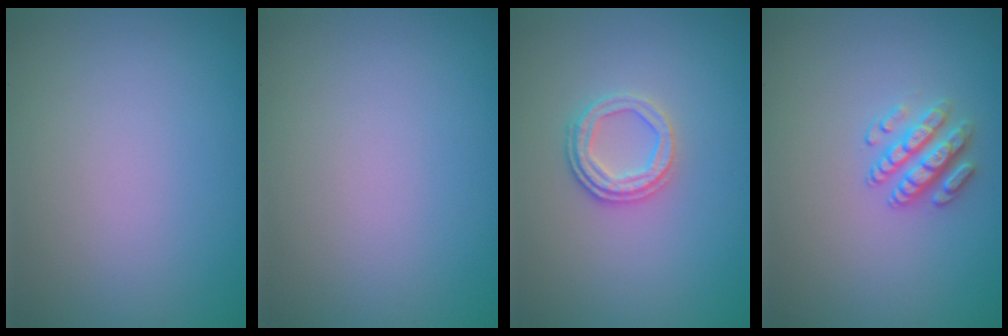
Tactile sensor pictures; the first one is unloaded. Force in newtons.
{"total": 0.0}
{"total": 2.6, "press": 2.3, "slide": 1.1}
{"total": 2.6, "press": 2.5, "slide": 0.7}